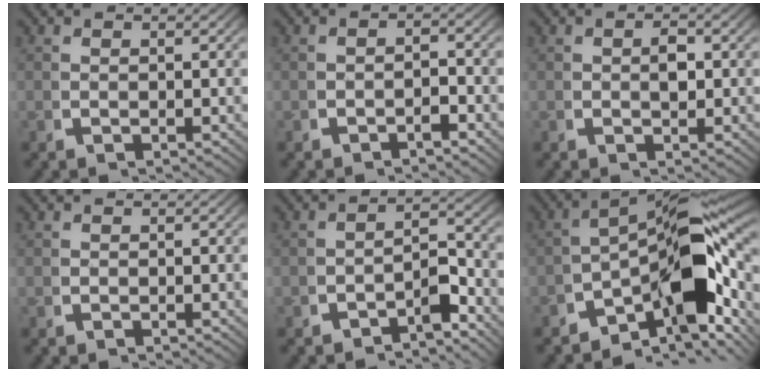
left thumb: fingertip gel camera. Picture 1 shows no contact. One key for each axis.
{"total": 1.4, "fx": -1.3, "fy": 0.2, "fz": 0.4, "tx": 0.003, "ty": -0.001, "tz": -0.024}
{"total": 1.4, "fx": 0.0, "fy": 0.9, "fz": 1.1, "tx": -0.014, "ty": -0.002, "tz": 0.002}
{"total": 0.0}
{"total": 3.2, "fx": -2.0, "fy": 1.0, "fz": 2.3, "tx": -0.023, "ty": -0.008, "tz": -0.030}
{"total": 15.3, "fx": -2.6, "fy": 8.3, "fz": 12.5, "tx": -0.186, "ty": -0.044, "tz": -0.033}